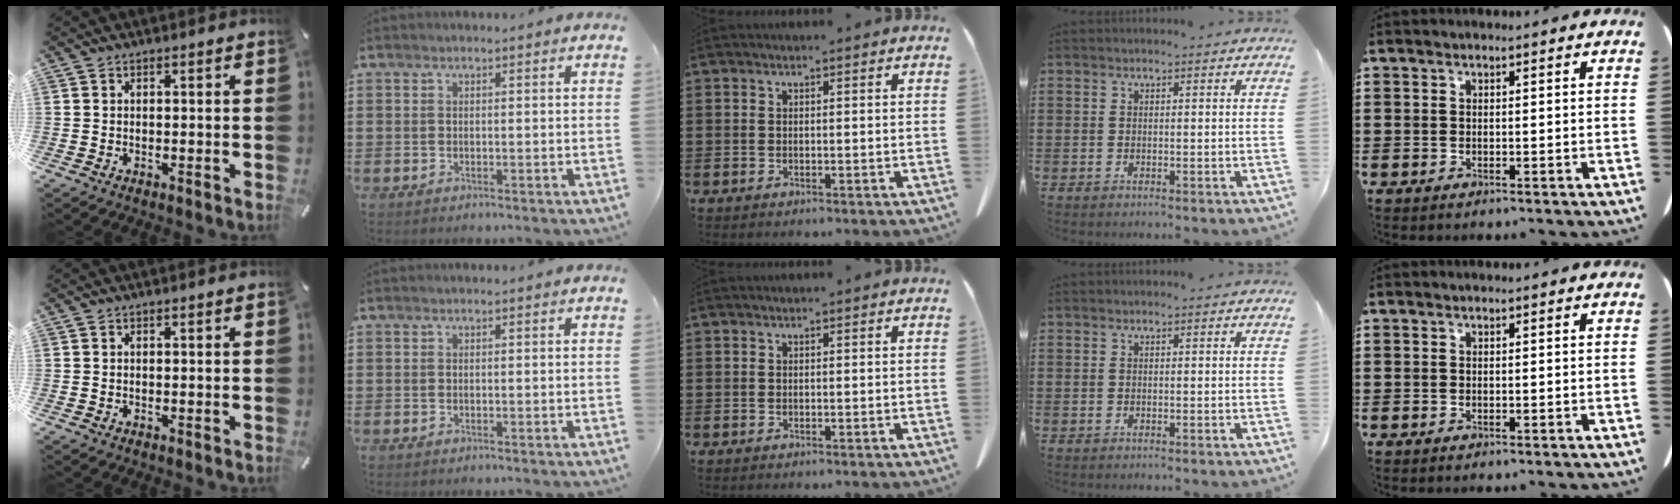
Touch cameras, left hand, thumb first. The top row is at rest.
{}